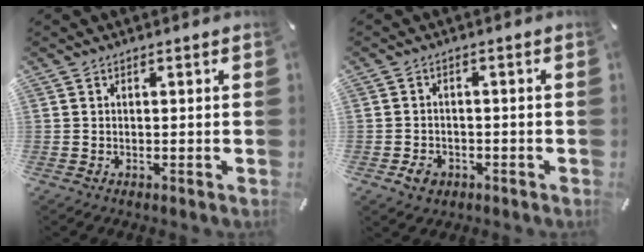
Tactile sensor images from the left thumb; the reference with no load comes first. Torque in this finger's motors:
{"motor_torque": [-0.54, 0.55, 0.10, -0.10, 0.00]}